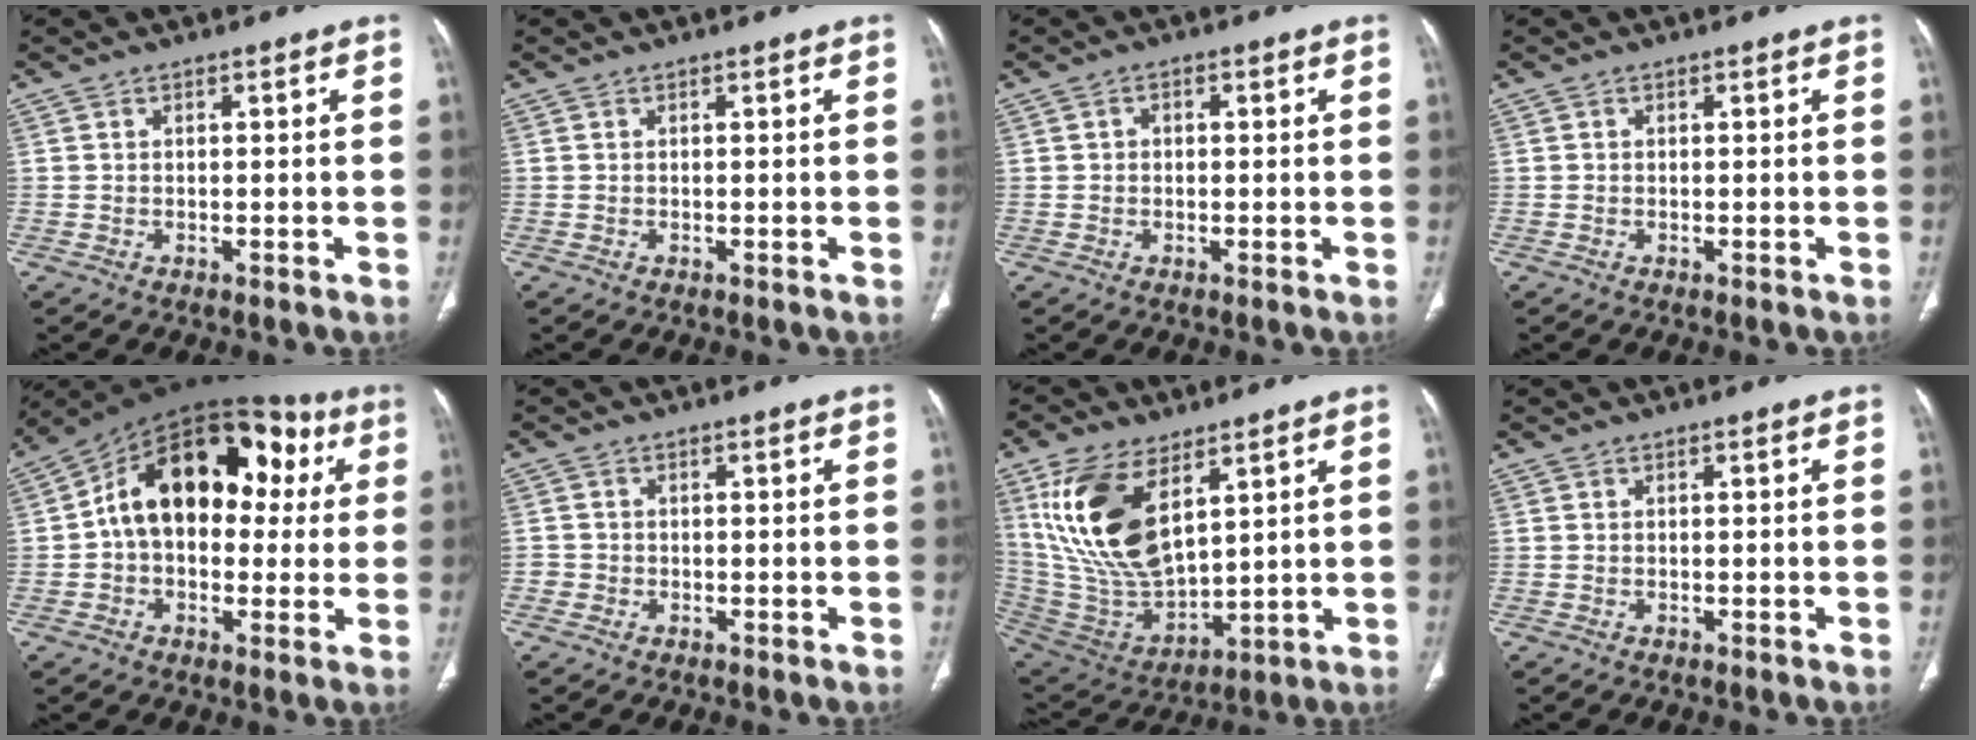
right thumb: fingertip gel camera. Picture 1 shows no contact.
{"total": 0.0}
{"total": 1.3, "force": [0.2, 1.0, 0.8], "torque": [-0.009, 0.008, 0.003]}
{"total": 0.0}
{"total": 21.3, "force": [3.7, 13.7, 15.9], "torque": [-0.203, 0.049, 0.045]}
{"total": 1.4, "force": [-0.5, 1.3, 0.1], "torque": [0.007, 0.006, -0.014]}
{"total": 19.4, "force": [8.1, 9.8, 14.7], "torque": [-0.275, -0.033, 0.172]}
{"total": 0.0}